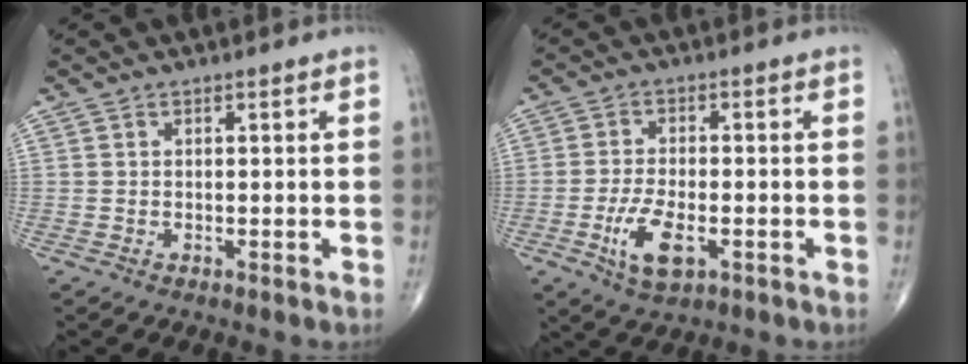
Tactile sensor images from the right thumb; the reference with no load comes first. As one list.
[{"total": 7.7, "force": [-2.7, 3.3, 6.3], "torque": [-0.124, 0.004, -0.047]}]